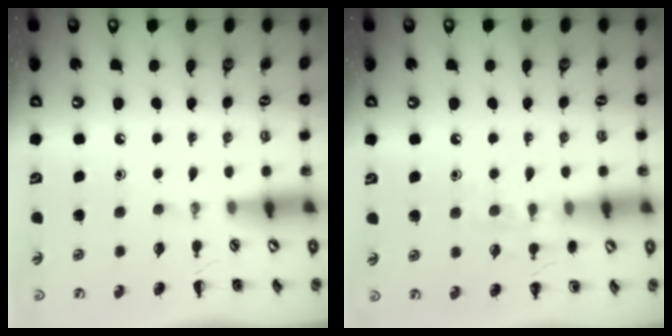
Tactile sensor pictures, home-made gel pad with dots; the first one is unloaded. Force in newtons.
{"total": 8.0, "press": 8.0, "slide": 0.8}